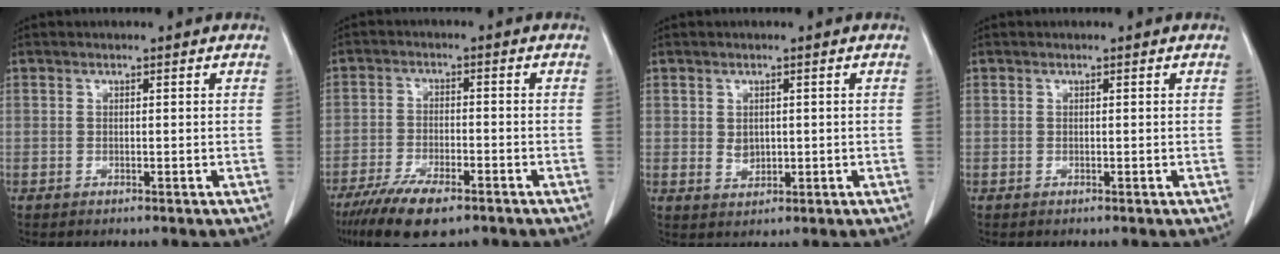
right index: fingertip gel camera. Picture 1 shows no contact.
{"total": 10.2, "force": [-7.0, 3.1, 6.8], "torque": [-0.118, -0.015, -0.117]}
{"total": 2.7, "force": [0.1, 2.1, 1.6], "torque": [-0.029, 0.003, 0.012]}
{"total": 0.0}